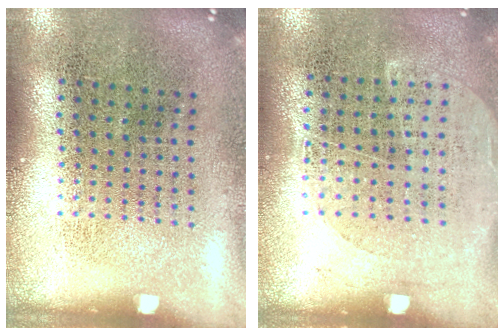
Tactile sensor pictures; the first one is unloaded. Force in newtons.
{"total": 1.2, "press": 1.0, "slide": 0.7}